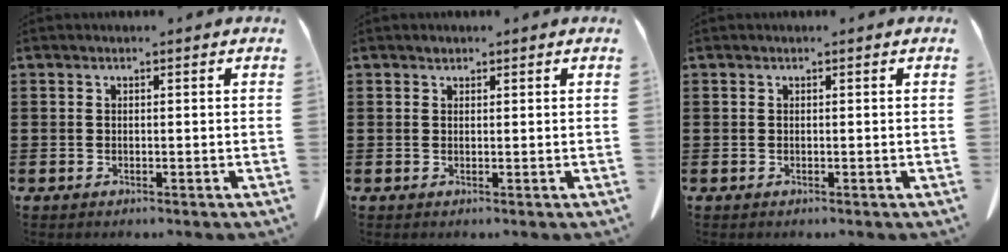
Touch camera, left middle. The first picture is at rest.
{"total": 0.6, "force": [0.4, 0.4, 0.1], "torque": [-0.004, 0.000, 0.009]}
{"total": 0.0}